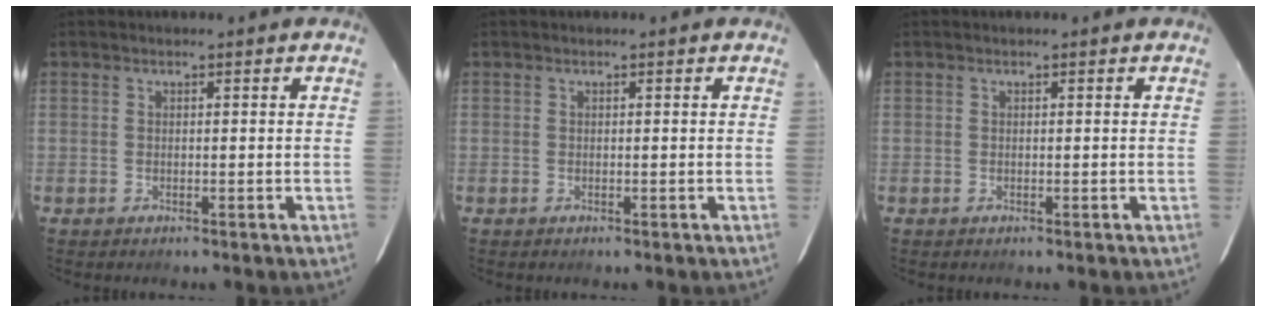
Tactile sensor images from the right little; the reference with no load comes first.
{"total": 0.0}
{"total": 0.0}